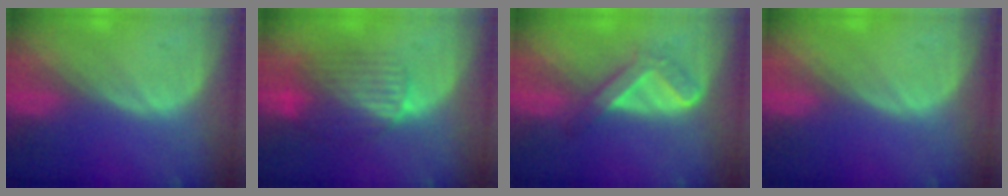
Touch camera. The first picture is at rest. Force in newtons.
{"total": 8.2, "press": 7.3, "slide": 3.9}
{"total": 4.6, "press": 4.6, "slide": 0.6}
{"total": 0.0}